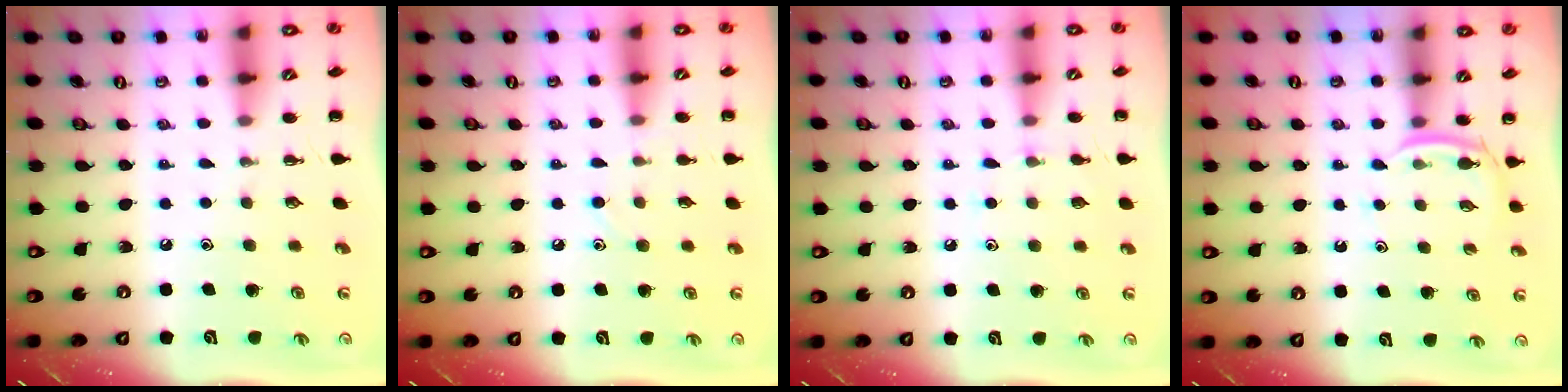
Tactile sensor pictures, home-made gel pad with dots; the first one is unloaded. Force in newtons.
{"total": 6.2, "press": 5.8, "slide": 2.2}
{"total": 5.1, "press": 4.8, "slide": 1.7}
{"total": 3.9, "press": 3.6, "slide": 1.2}